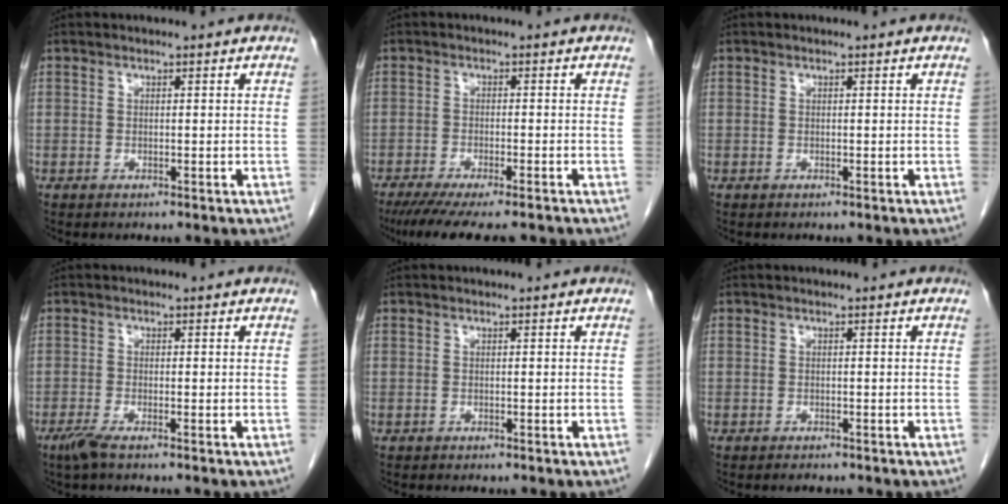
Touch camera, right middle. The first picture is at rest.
{"total": 11.5, "force": [-9.5, 1.6, 6.3], "torque": [-0.089, -0.022, -0.141]}
{"total": 0.0}
{"total": 2.2, "force": [-1.5, 0.1, 1.6], "torque": [-0.039, -0.007, -0.034]}
{"total": 0.0}
{"total": 0.7, "force": [-0.6, 0.2, 0.2], "torque": [-0.009, -0.002, -0.007]}